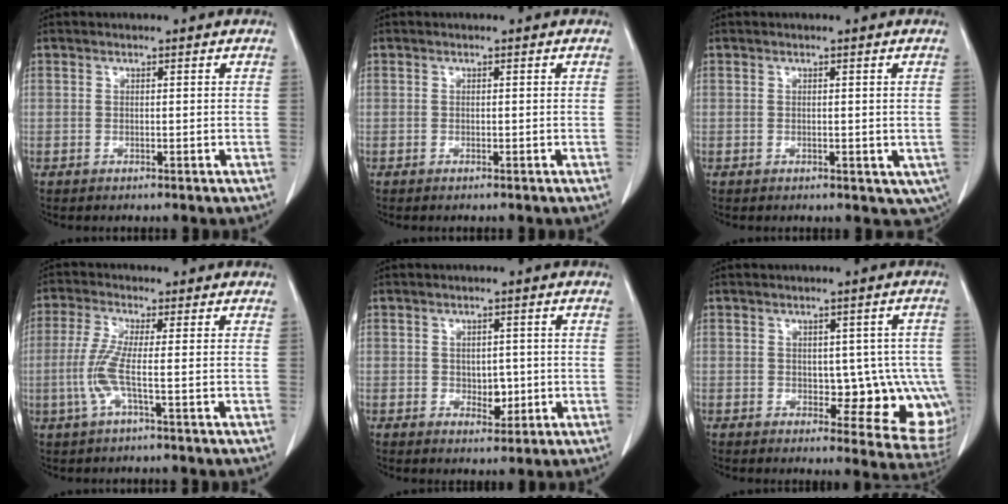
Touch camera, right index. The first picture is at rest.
{"total": 0.0}
{"total": 4.3, "force": [-0.8, 2.6, 3.4], "torque": [-0.024, -0.007, -0.005]}
{"total": 5.1, "force": [-1.1, -0.1, 5.0], "torque": [-0.121, -0.005, -0.030]}
{"total": 2.8, "force": [-0.3, 2.0, 2.0], "torque": [-0.022, 0.000, 0.000]}
{"total": 10.8, "force": [-1.4, 5.7, 9.1], "torque": [-0.080, 0.007, -0.005]}